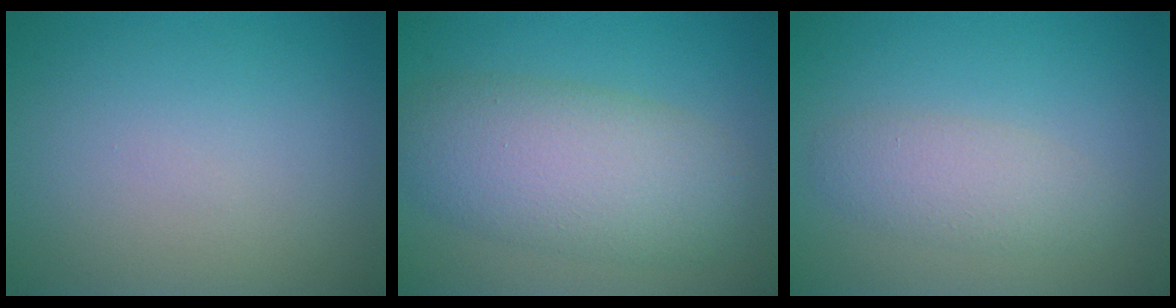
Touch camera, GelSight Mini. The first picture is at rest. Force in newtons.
{"total": 7.3, "press": 7.3, "slide": 0.5}
{"total": 2.8, "press": 2.8, "slide": 0.1}